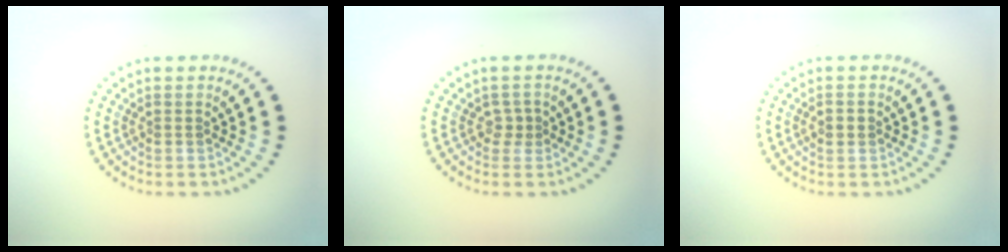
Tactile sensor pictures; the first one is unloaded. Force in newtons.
{"total": 1.2, "press": 0.9, "slide": 0.8}
{"total": 0.8, "press": 0.8, "slide": 0.0}